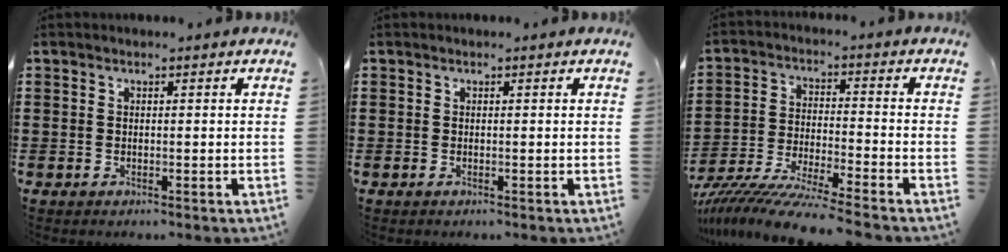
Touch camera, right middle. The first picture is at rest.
{"total": 0.0}
{"total": 9.1, "force": [-8.5, -0.5, 3.1], "torque": [-0.059, -0.004, -0.168]}